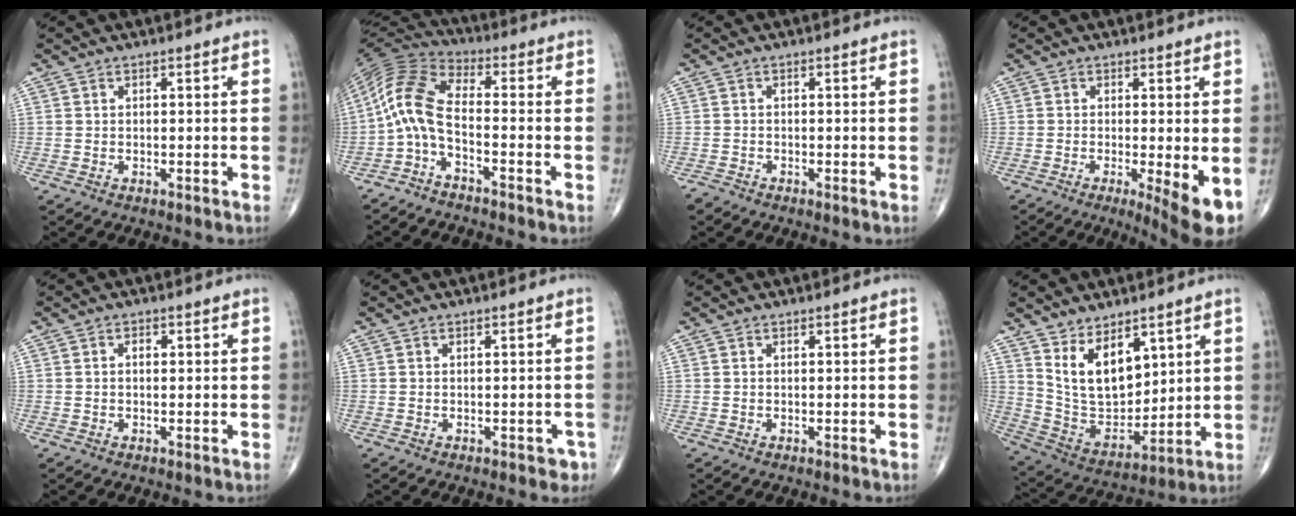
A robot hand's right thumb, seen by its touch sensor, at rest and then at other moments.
{"total": 9.4, "force": [-3.0, 3.3, 8.3], "torque": [-0.177, 0.060, -0.073]}
{"total": 1.1, "force": [-1.0, 0.3, 0.3], "torque": [-0.010, -0.005, -0.026]}
{"total": 7.5, "force": [-2.0, 1.5, 7.1], "torque": [-0.107, -0.022, -0.031]}
{"total": 1.2, "force": [0.2, 0.8, 0.9], "torque": [-0.012, 0.005, 0.001]}
{"total": 2.0, "force": [-1.1, 1.2, 1.2], "torque": [-0.001, 0.005, -0.012]}
{"total": 0.0}
{"total": 13.1, "force": [6.5, 7.5, 8.6], "torque": [-0.113, -0.046, 0.143]}